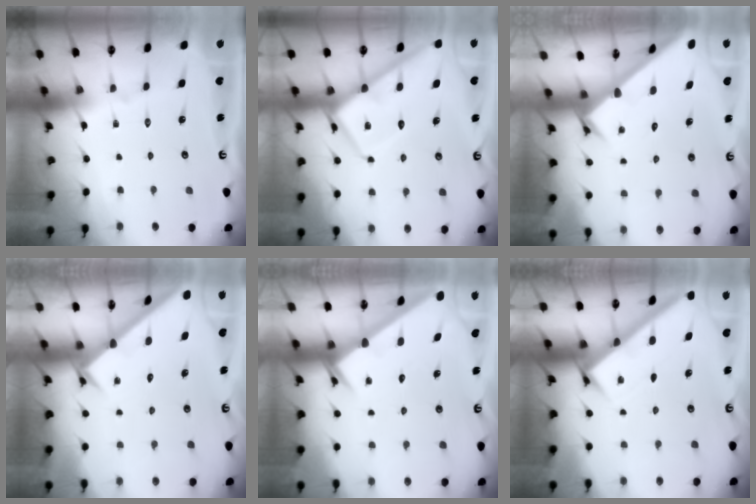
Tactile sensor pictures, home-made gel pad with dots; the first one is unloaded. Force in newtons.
{"total": 7.4, "press": 7.4, "slide": 0.8}
{"total": 2.6, "press": 2.6, "slide": 0.3}
{"total": 2.2, "press": 2.2, "slide": 0.2}
{"total": 2.7, "press": 2.7, "slide": 0.3}
{"total": 3.2, "press": 3.2, "slide": 0.2}